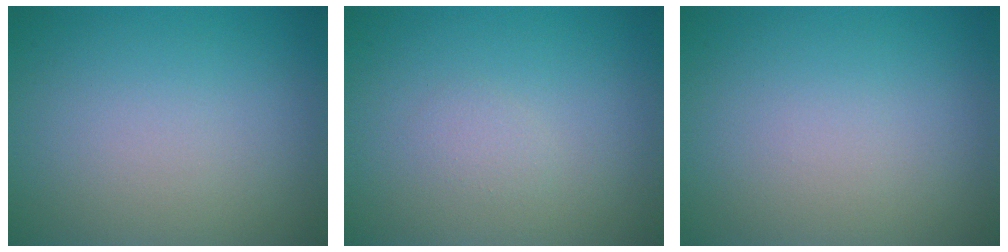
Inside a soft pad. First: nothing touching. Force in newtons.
{"total": 0.8, "press": 0.8, "slide": 0.1}
{"total": 0.0}